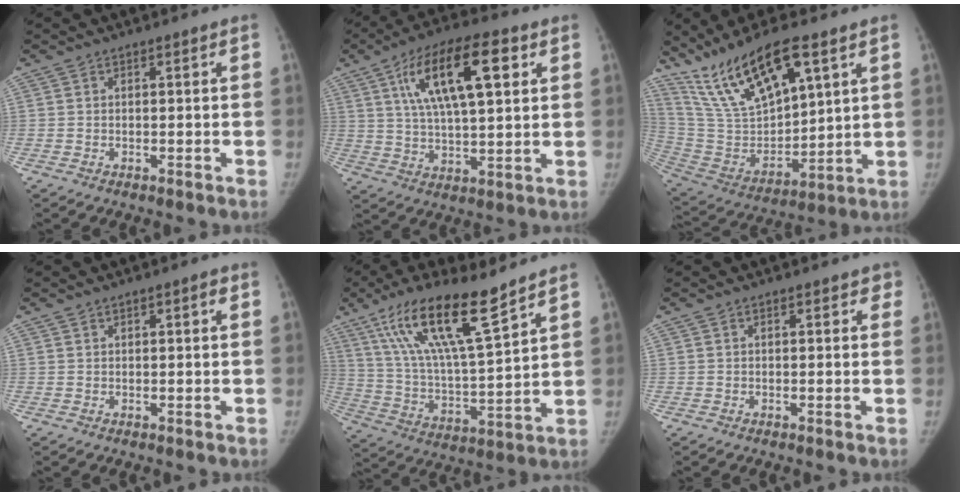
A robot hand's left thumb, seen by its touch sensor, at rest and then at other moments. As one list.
[{"total": 17.4, "force": [6.5, 6.5, 14.7], "torque": [-0.238, -0.003, 0.109]}, {"total": 19.2, "force": [11.9, 6.7, 13.5], "torque": [-0.231, -0.045, 0.242]}, {"total": 1.2, "force": [0.5, 0.6, 1.0], "torque": [-0.009, 0.000, 0.008]}, {"total": 18.6, "force": [11.9, 3.3, 13.9], "torque": [-0.243, -0.052, 0.227]}, {"total": 1.4, "force": [0.7, 0.9, 0.8], "torque": [0.014, 0.003, 0.000]}]